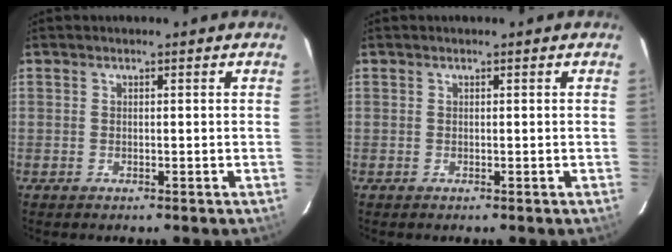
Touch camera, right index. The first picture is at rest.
{"total": 0.0}